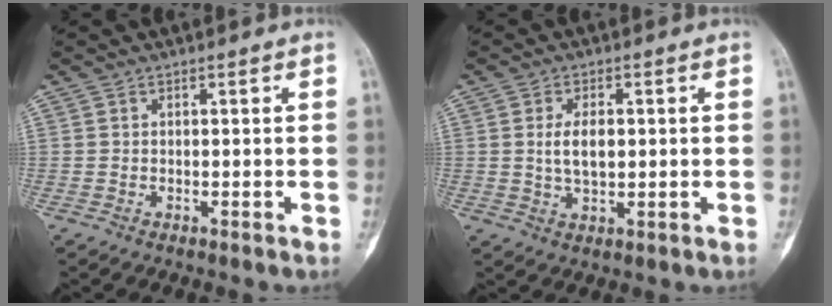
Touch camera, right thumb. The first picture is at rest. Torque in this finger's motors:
{"motor_torque": [0.68, 0.65, 0.35, -0.29, 0.07]}